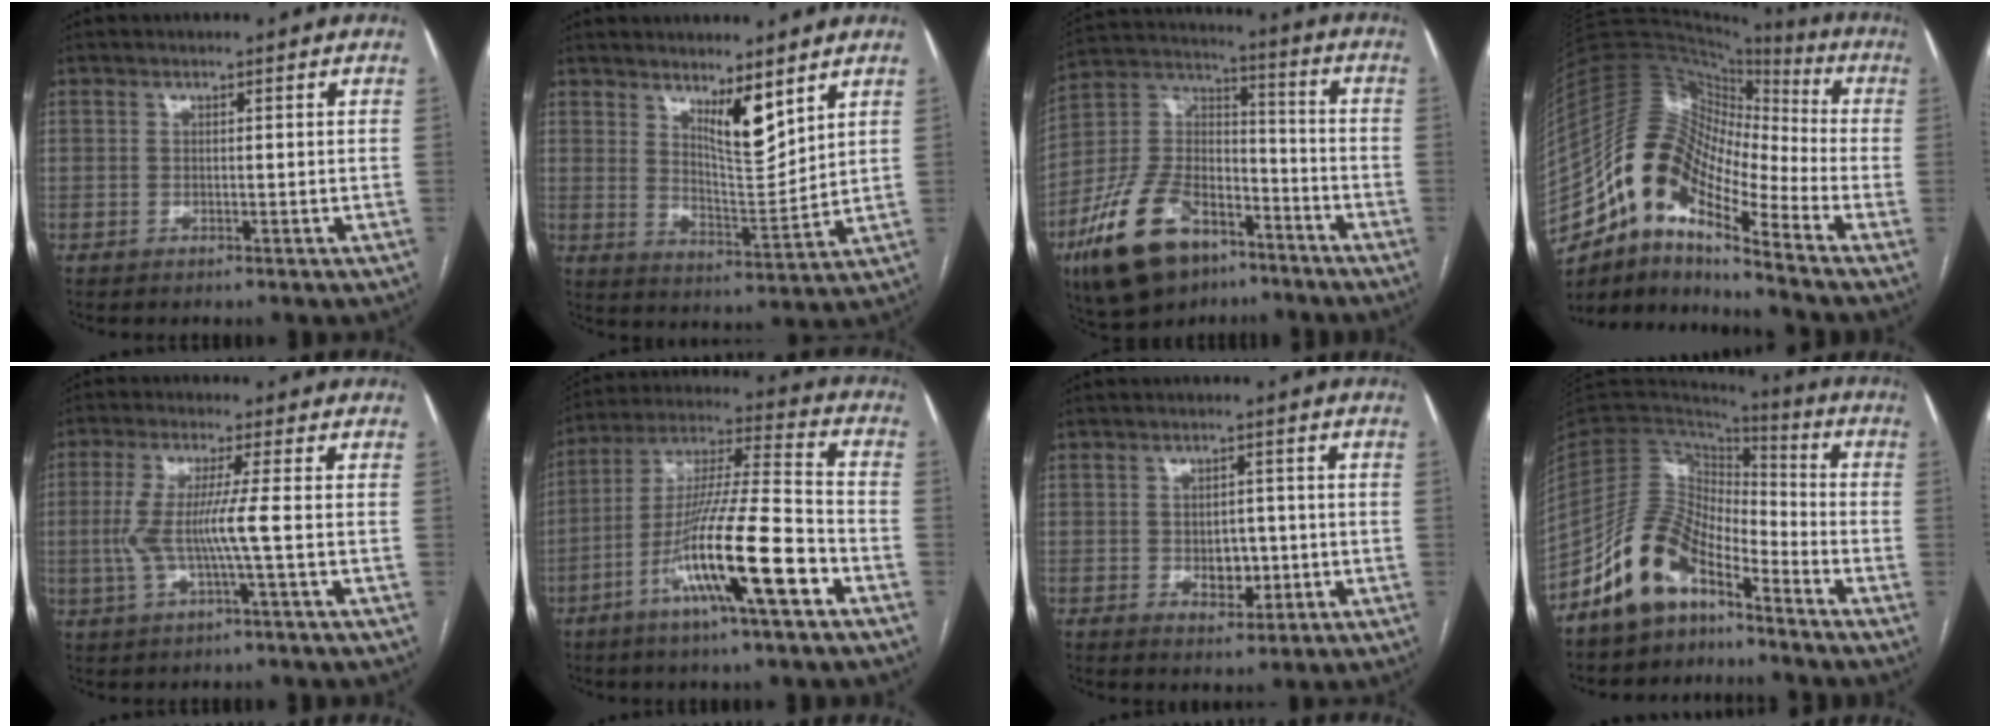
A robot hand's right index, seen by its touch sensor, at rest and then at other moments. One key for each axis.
{"total": 7.0, "fx": 4.8, "fy": 1.4, "fz": 4.9, "tx": -0.087, "ty": -0.020, "tz": 0.088}
{"total": 18.4, "fx": -11.1, "fy": 9.5, "fz": 11.2, "tx": -0.235, "ty": 0.020, "tz": -0.194}
{"total": 16.3, "fx": -10.0, "fy": 5.5, "fz": 11.7, "tx": -0.211, "ty": 0.051, "tz": -0.177}
{"total": 7.0, "fx": -0.8, "fy": -0.5, "fz": 6.9, "tx": -0.149, "ty": 0.005, "tz": -0.015}
{"total": 17.5, "fx": -7.6, "fy": 0.8, "fz": 15.7, "tx": -0.293, "ty": -0.011, "tz": -0.136}
{"total": 4.4, "fx": -0.9, "fy": 2.9, "fz": 3.2, "tx": -0.039, "ty": 0.004, "tz": -0.005}
{"total": 10.9, "fx": -7.9, "fy": 5.1, "fz": 5.5, "tx": -0.115, "ty": 0.033, "tz": -0.154}